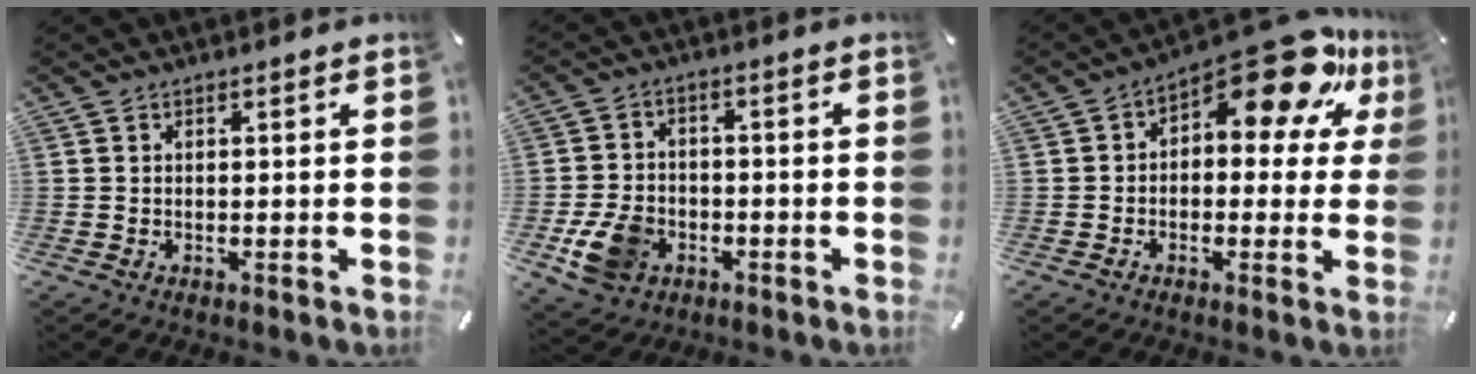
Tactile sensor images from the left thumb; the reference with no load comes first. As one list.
[{"total": 9.5, "force": [-3.3, 7.3, 5.2], "torque": [-0.111, 0.012, -0.058]}, {"total": 17.6, "force": [10.1, 7.7, 12.2], "torque": [-0.170, -0.074, 0.171]}]